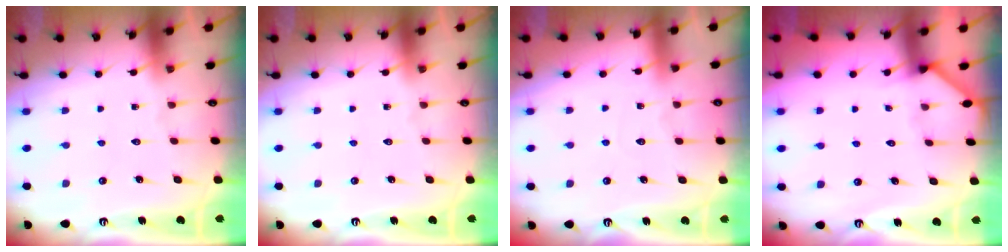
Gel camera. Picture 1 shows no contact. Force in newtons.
{"total": 0.0}
{"total": 3.2, "press": 3.2, "slide": 0.3}
{"total": 2.2, "press": 2.2, "slide": 0.3}